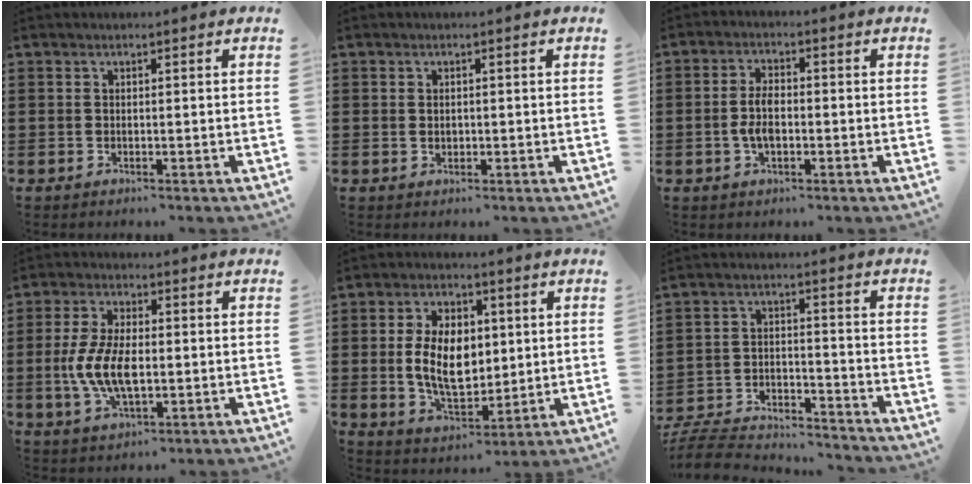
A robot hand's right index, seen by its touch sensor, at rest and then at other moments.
{"total": 1.0, "force": [0.2, 0.7, 0.7], "torque": [-0.016, 0.005, 0.003]}
{"total": 4.6, "force": [-0.7, 2.2, 3.9], "torque": [-0.086, 0.001, -0.017]}
{"total": 8.4, "force": [-0.9, 4.1, 7.3], "torque": [-0.164, -0.002, -0.021]}
{"total": 10.2, "force": [0.9, 6.4, 7.9], "torque": [-0.159, 0.008, 0.013]}
{"total": 6.7, "force": [-6.5, 0.8, 1.3], "torque": [-0.043, 0.001, -0.134]}